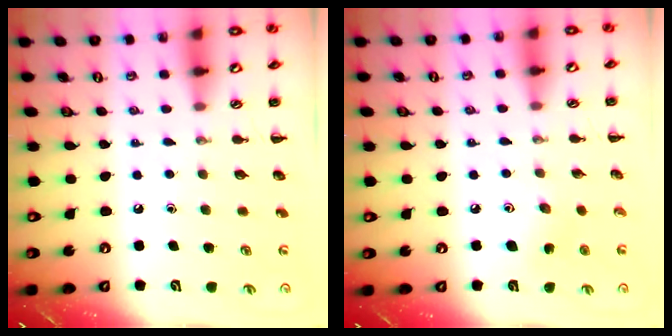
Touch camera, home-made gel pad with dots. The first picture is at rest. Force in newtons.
{"total": 3.8, "press": 3.6, "slide": 1.2}